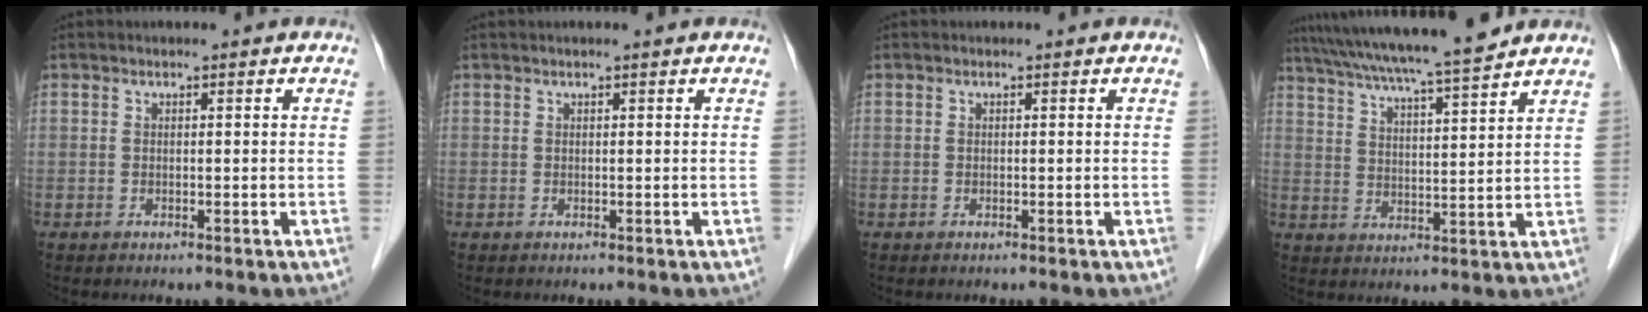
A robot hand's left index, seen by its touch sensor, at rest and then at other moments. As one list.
[{"total": 0.8, "force": [0.6, -0.1, 0.5], "torque": [-0.007, 0.007, 0.012]}, {"total": 0.0}, {"total": 15.5, "force": [13.6, -0.1, 7.6], "torque": [-0.137, 0.019, 0.208]}]